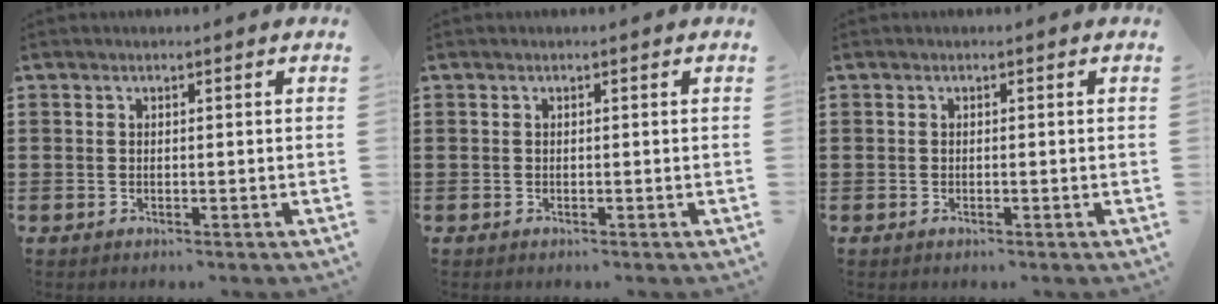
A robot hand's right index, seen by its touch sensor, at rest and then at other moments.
{"total": 0.0}
{"total": 0.0}